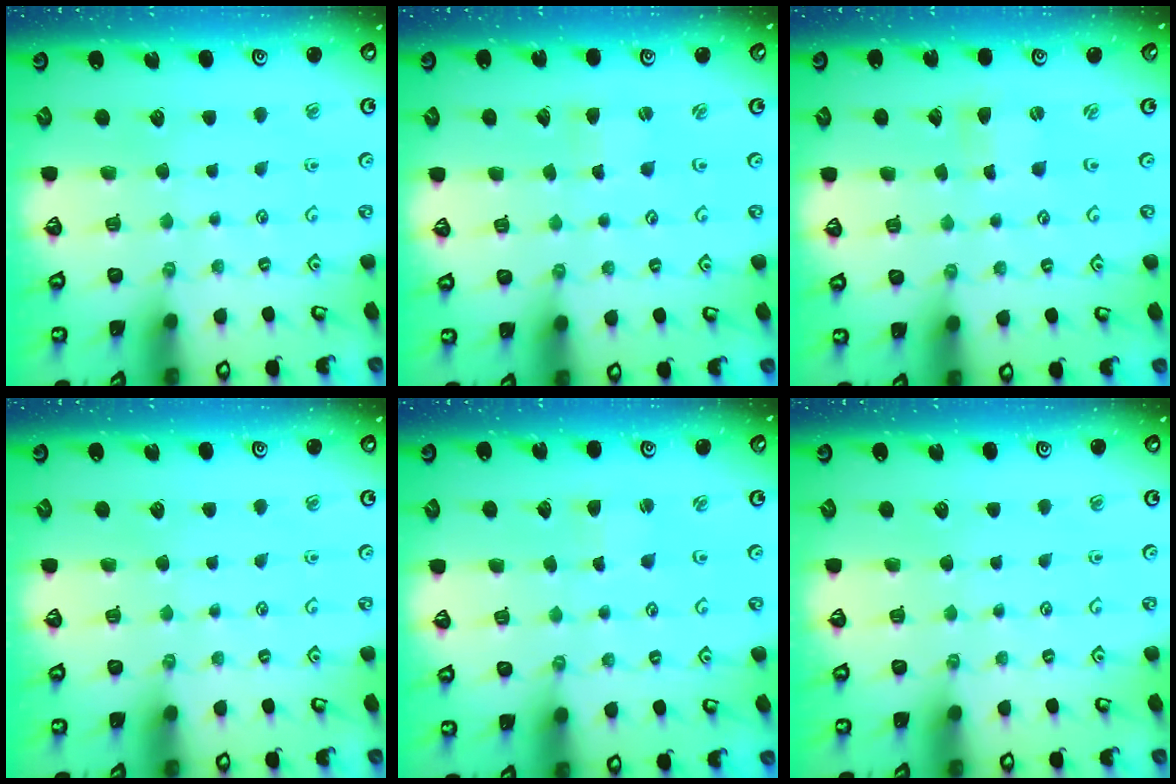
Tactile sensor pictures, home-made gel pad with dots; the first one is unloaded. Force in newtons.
{"total": 2.4, "press": 2.4, "slide": 0.5}
{"total": 0.0}
{"total": 0.0}
{"total": 1.5, "press": 1.4, "slide": 0.2}
{"total": 0.0}